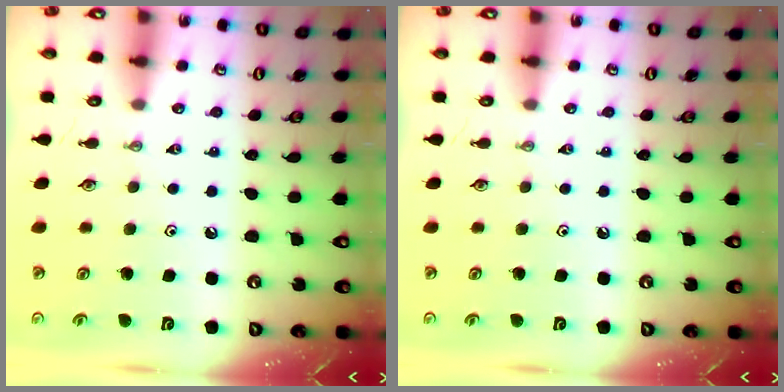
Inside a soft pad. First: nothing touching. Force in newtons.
{"total": 0.0}